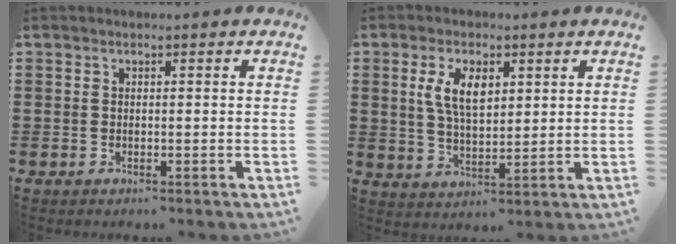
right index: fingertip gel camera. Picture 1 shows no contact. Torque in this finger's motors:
{"motor_torque": [1.36, 0.78, 0.44, 0.18]}